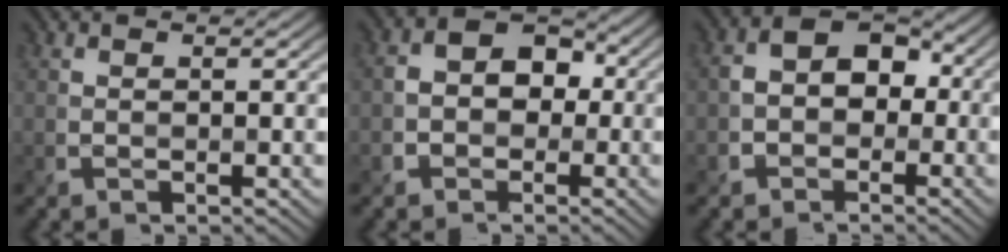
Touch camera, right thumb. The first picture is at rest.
{"total": 5.3, "force": [-0.6, 4.5, 2.8], "torque": [-0.033, 0.012, -0.029]}
{"total": 5.7, "force": [-1.1, 4.5, 3.4], "torque": [-0.054, 0.006, -0.034]}